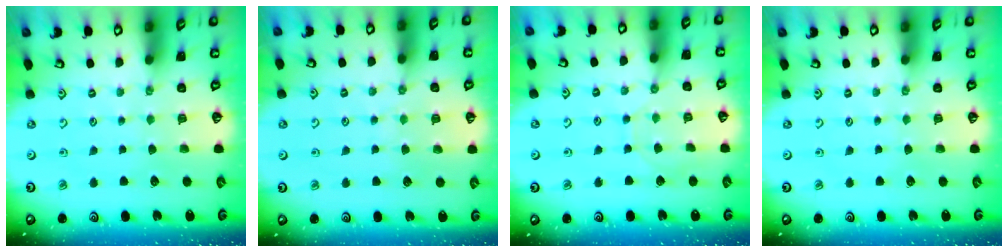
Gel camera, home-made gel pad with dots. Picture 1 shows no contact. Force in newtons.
{"total": 5.6, "press": 5.6, "slide": 0.7}
{"total": 5.6, "press": 5.6, "slide": 0.1}
{"total": 0.0}